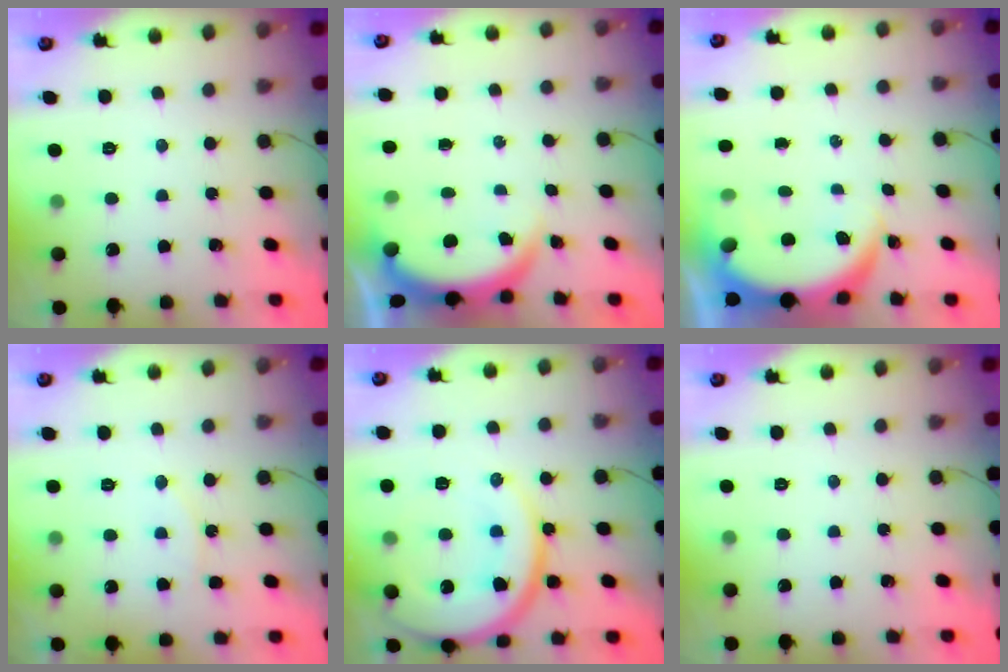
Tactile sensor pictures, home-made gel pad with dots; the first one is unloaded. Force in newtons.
{"total": 4.0, "press": 4.0, "slide": 0.2}
{"total": 5.9, "press": 5.9, "slide": 0.5}
{"total": 5.9, "press": 5.9, "slide": 0.4}
{"total": 18.1, "press": 18.0, "slide": 2.3}
{"total": 0.0}